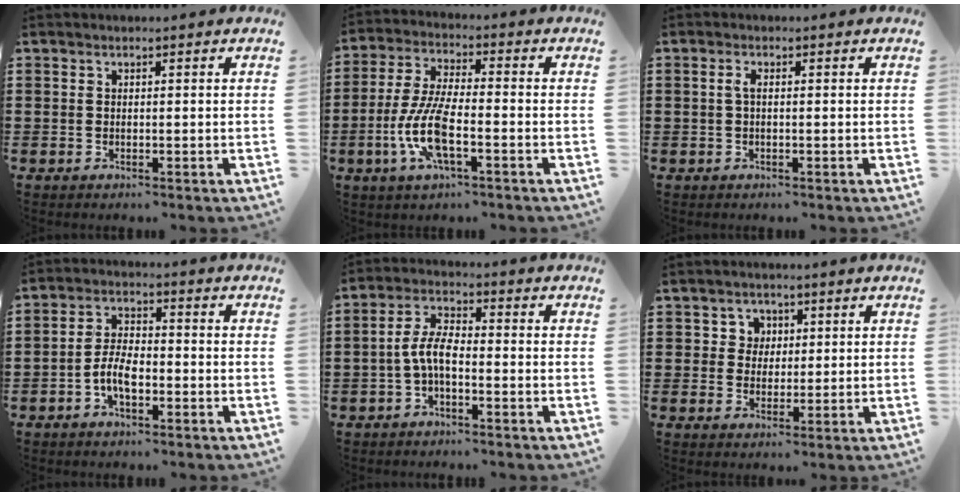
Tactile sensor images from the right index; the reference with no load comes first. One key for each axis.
{"total": 9.2, "fx": -3.2, "fy": 2.6, "fz": 8.2, "tx": -0.190, "ty": -0.015, "tz": -0.066}
{"total": 1.3, "fx": -0.1, "fy": 0.4, "fz": 1.3, "tx": -0.032, "ty": -0.003, "tz": -0.005}
{"total": 5.3, "fx": -2.0, "fy": 2.3, "fz": 4.3, "tx": -0.101, "ty": -0.003, "tz": -0.043}
{"total": 5.3, "fx": -1.4, "fy": 2.1, "fz": 4.7, "tx": -0.111, "ty": 0.000, "tz": -0.035}
{"total": 3.3, "fx": 1.0, "fy": 3.1, "fz": 0.5, "tx": -0.026, "ty": 0.012, "tz": 0.016}